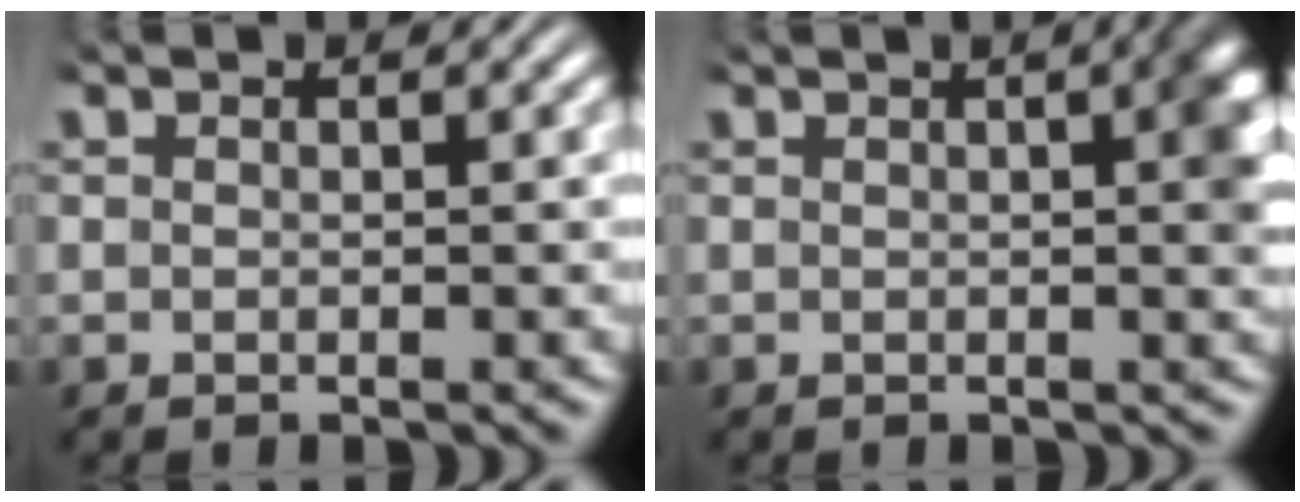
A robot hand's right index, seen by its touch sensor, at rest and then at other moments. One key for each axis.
{"total": 4.1, "fx": 0.5, "fy": 0.9, "fz": 4.0, "tx": -0.034, "ty": 0.006, "tz": 0.006}